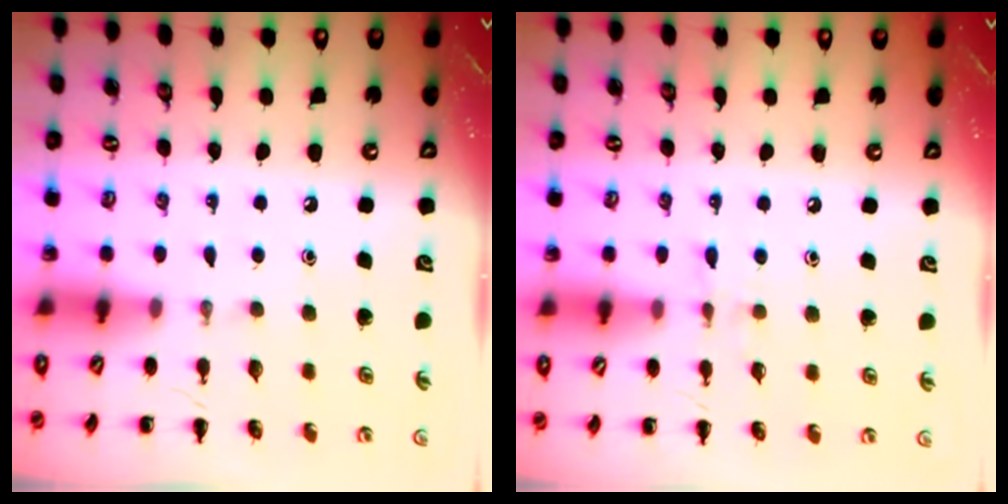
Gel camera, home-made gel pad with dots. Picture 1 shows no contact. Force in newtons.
{"total": 3.9, "press": 3.7, "slide": 1.3}